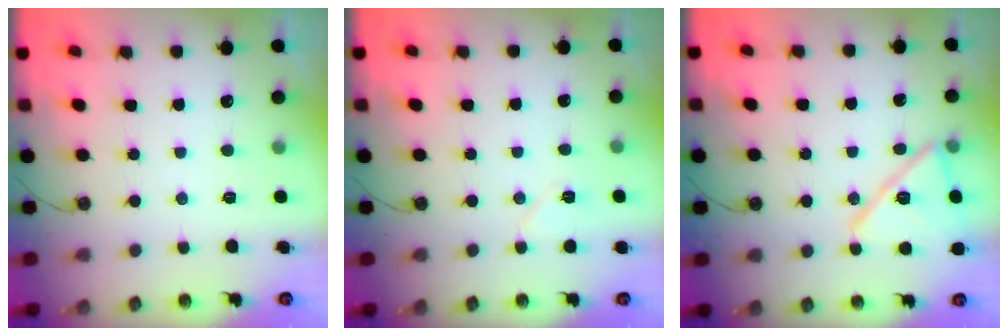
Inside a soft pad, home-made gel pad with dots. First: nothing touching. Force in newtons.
{"total": 6.7, "press": 5.9, "slide": 3.3}
{"total": 15.7, "press": 15.7, "slide": 0.4}